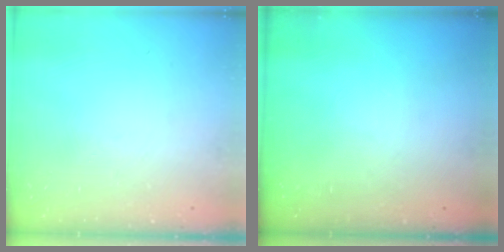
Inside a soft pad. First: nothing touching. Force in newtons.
{"total": 0.0}